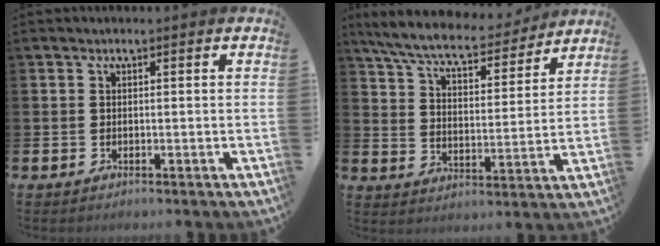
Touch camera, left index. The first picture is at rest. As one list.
[{"total": 7.9, "force": [7.4, 1.1, 2.7], "torque": [-0.087, -0.047, 0.127]}]